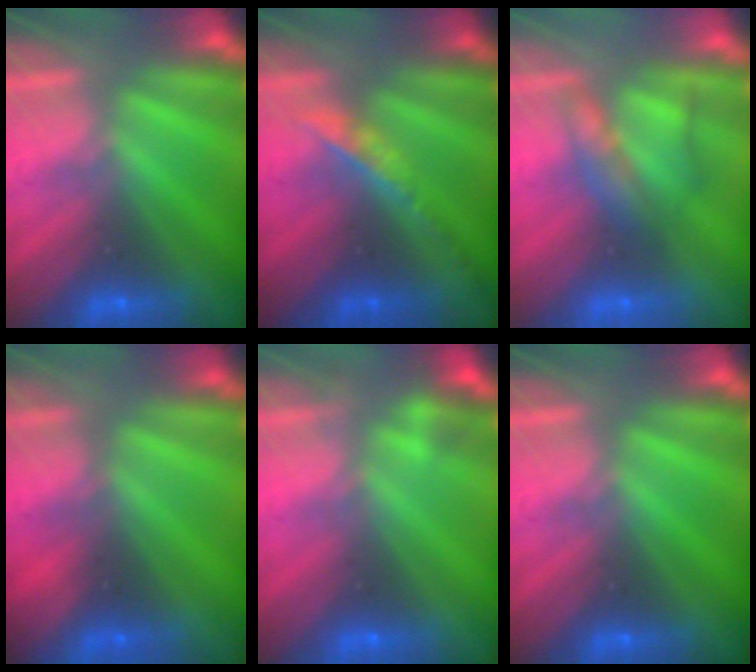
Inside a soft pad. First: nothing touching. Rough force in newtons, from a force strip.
{"total": 2.4}
{"total": 2.3}
{"total": 6.2}
{"total": 2.2}
{"total": 0.0}